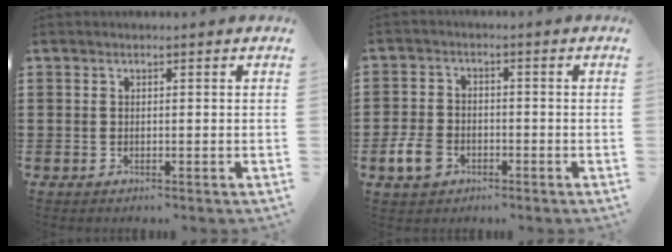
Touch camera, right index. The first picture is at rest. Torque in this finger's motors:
{"motor_torque": [2.14, 0.00, -0.02, -0.21]}